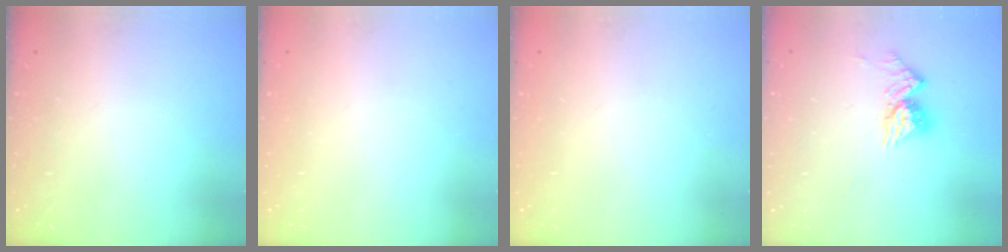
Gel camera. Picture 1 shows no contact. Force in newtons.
{"total": 0.0}
{"total": 0.0}
{"total": 9.9, "press": 9.8, "slide": 0.9}